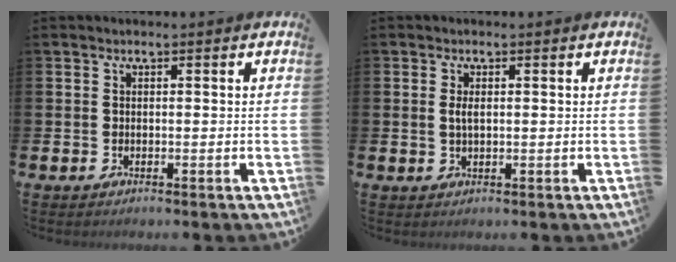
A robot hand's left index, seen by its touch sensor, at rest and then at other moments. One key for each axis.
{"total": 1.7, "fx": 0.3, "fy": 0.7, "fz": 1.5, "tx": -0.029, "ty": 0.003, "tz": 0.003}